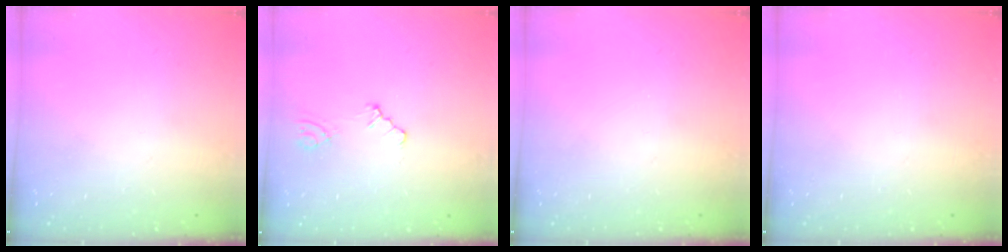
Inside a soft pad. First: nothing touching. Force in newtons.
{"total": 1.2, "press": 1.1, "slide": 0.2}
{"total": 0.0}
{"total": 0.0}